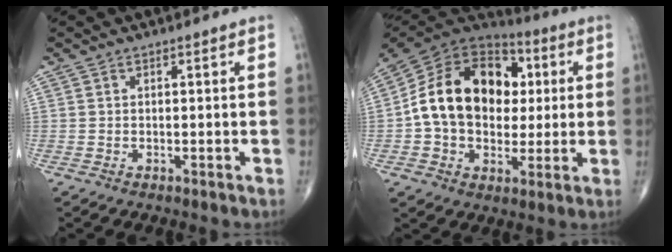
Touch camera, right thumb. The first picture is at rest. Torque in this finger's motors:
{"motor_torque": [2.35, 2.47, 1.16, -0.48, 0.62]}